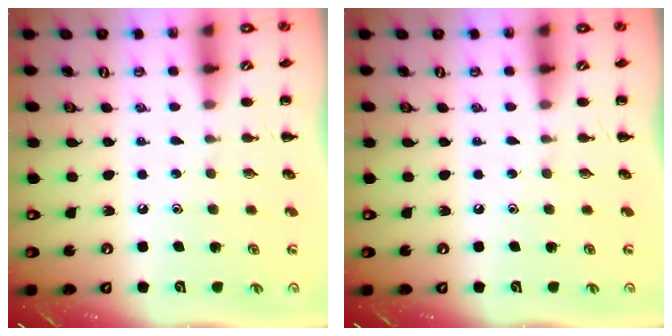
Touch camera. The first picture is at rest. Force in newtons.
{"total": 0.0}